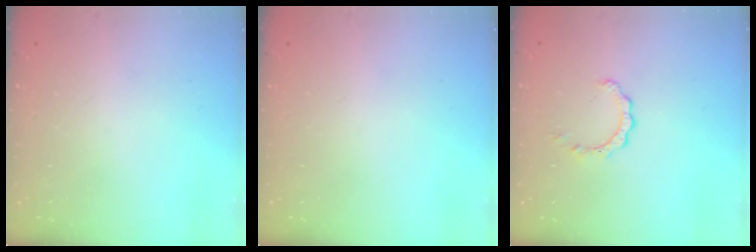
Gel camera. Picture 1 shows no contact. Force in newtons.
{"total": 0.0}
{"total": 2.4, "press": 2.4, "slide": 0.3}